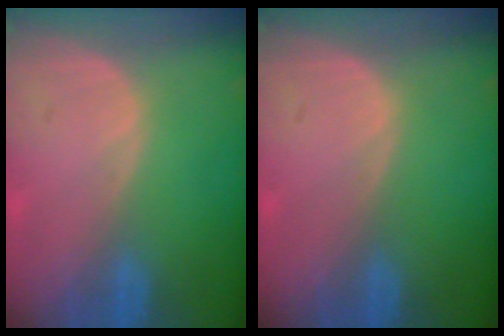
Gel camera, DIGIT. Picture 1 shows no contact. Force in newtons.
{"total": 0.0}